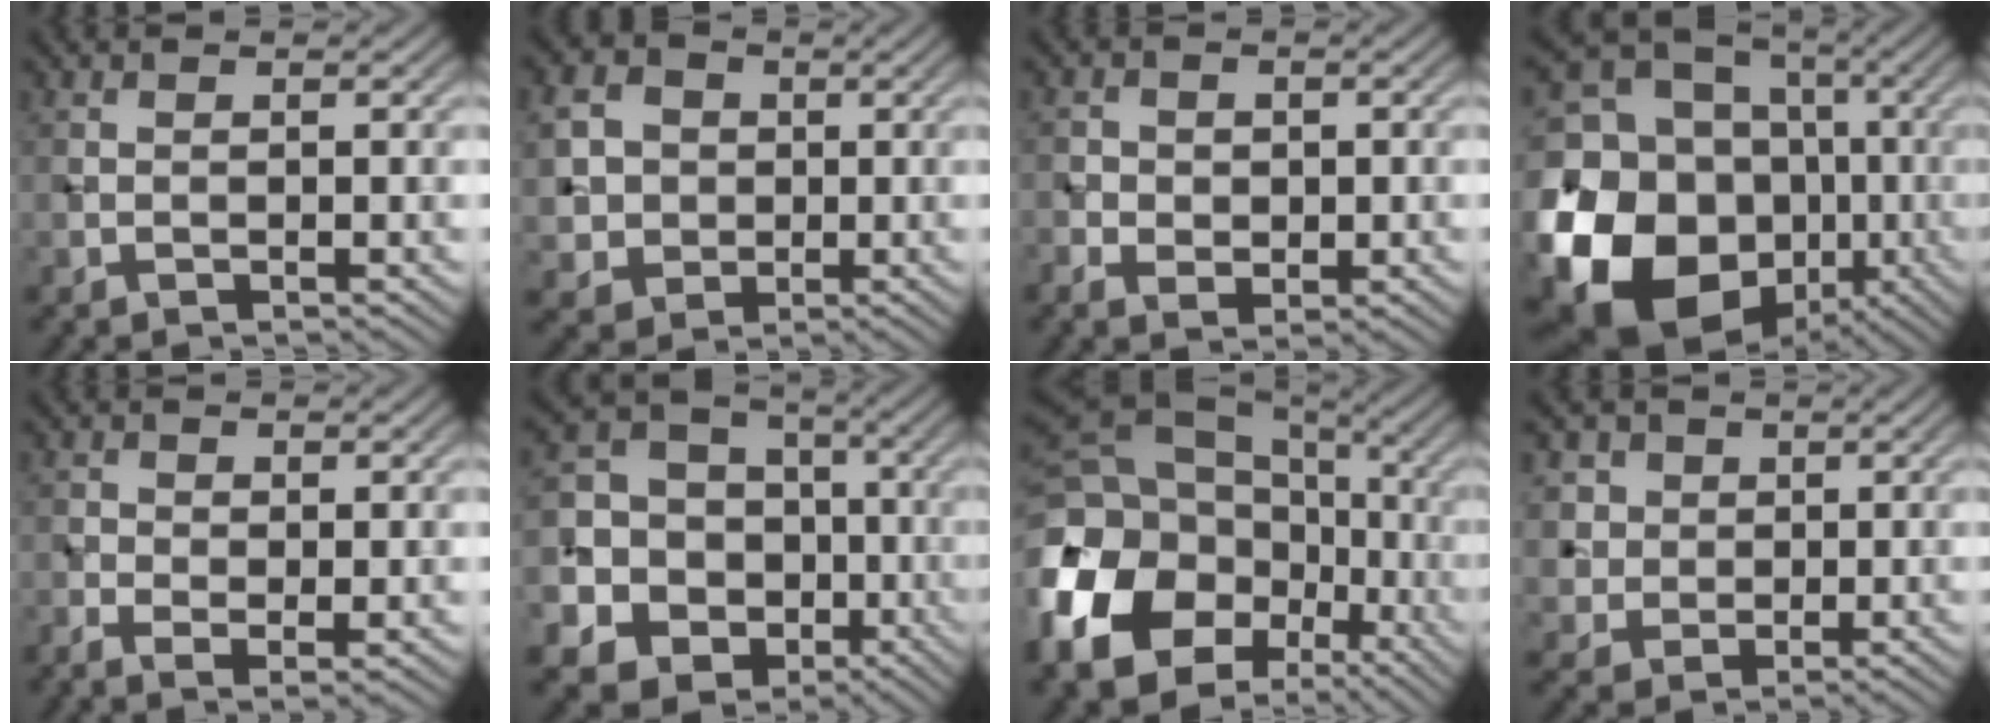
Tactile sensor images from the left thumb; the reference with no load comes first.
{"total": 7.0, "force": [0.4, 6.4, 2.6], "torque": [-0.091, 0.000, 0.002]}
{"total": 3.4, "force": [-0.4, 2.9, 1.7], "torque": [-0.032, -0.005, -0.007]}
{"total": 24.8, "force": [-6.4, 21.3, 10.8], "torque": [-0.271, -0.028, -0.148]}
{"total": 3.0, "force": [-0.7, 1.6, 2.5], "torque": [-0.054, -0.007, -0.011]}
{"total": 20.5, "force": [-4.8, 18.7, 6.9], "torque": [-0.235, -0.002, -0.099]}
{"total": 19.5, "force": [-7.2, 14.7, 10.6], "torque": [-0.281, -0.041, -0.124]}
{"total": 6.1, "force": [2.5, 5.3, 1.8], "torque": [-0.085, -0.008, 0.052]}